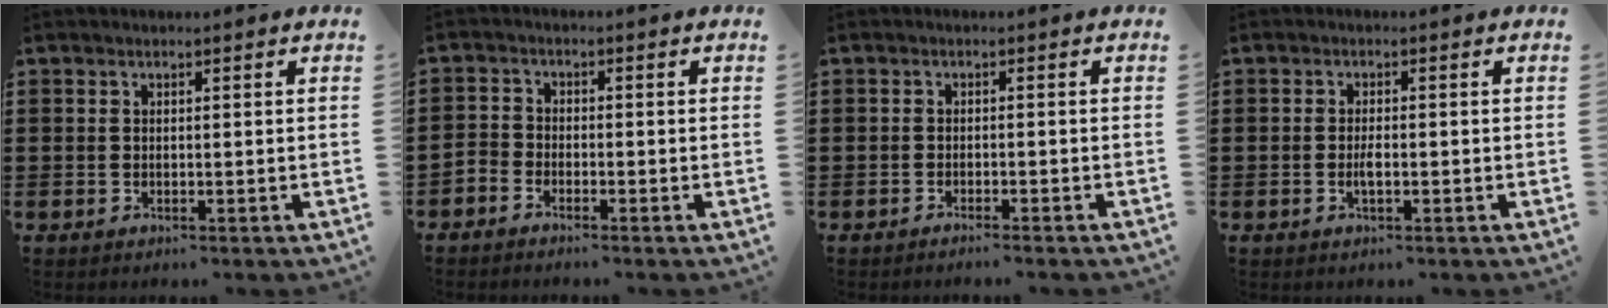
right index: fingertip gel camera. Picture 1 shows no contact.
{"total": 1.7, "force": [-1.7, 0.5, 0.0], "torque": [-0.006, 0.007, -0.036]}
{"total": 1.3, "force": [-1.2, -0.4, 0.3], "torque": [-0.007, -0.002, -0.022]}
{"total": 1.8, "force": [-0.5, 0.6, 1.7], "torque": [-0.040, 0.000, -0.011]}